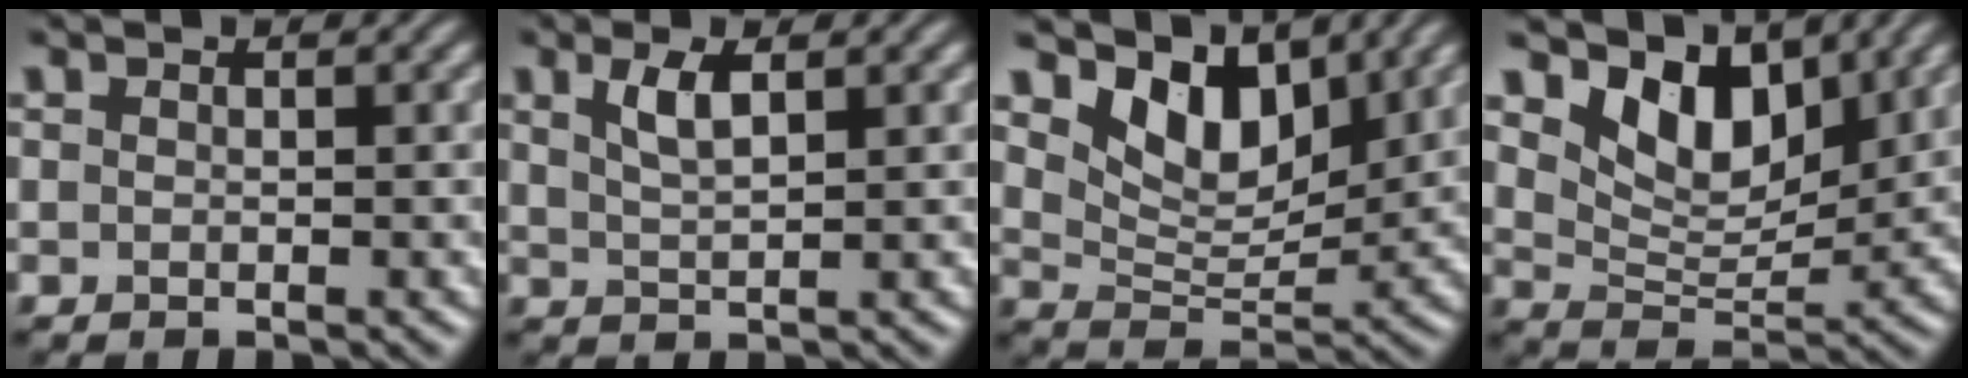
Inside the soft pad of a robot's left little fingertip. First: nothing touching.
{"total": 2.5, "force": [1.3, 0.7, 2.1], "torque": [-0.041, 0.002, 0.026]}
{"total": 6.2, "force": [4.1, 3.1, 3.5], "torque": [-0.068, -0.012, 0.065]}
{"total": 6.3, "force": [4.0, 3.2, 3.6], "torque": [-0.069, -0.011, 0.064]}